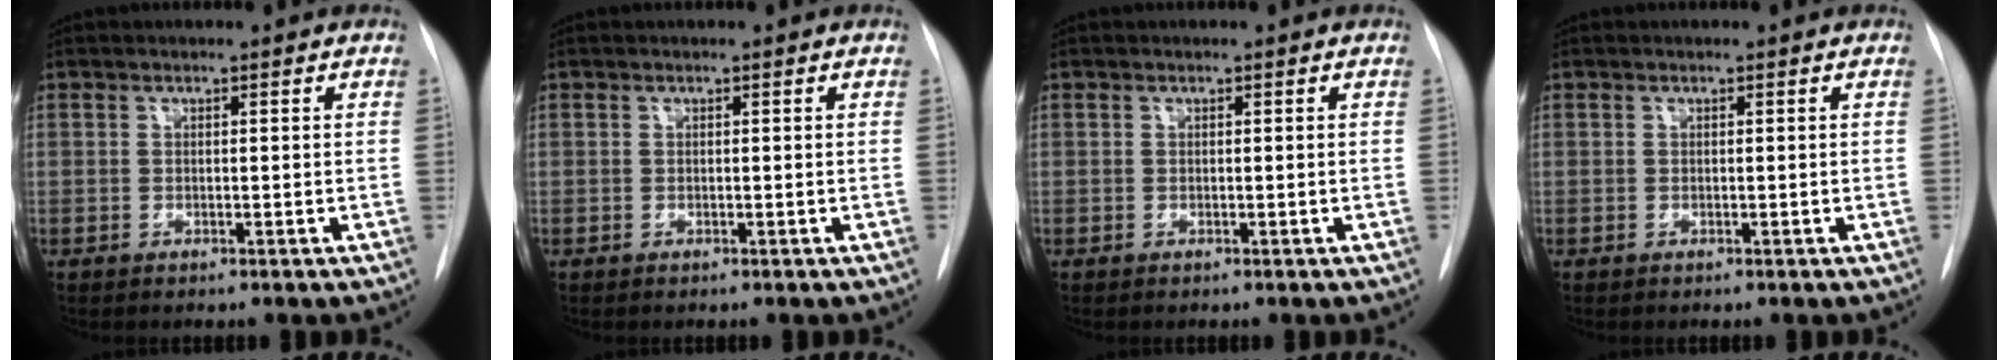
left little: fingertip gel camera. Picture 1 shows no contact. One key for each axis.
{"total": 0.0}
{"total": 0.0}
{"total": 0.0}